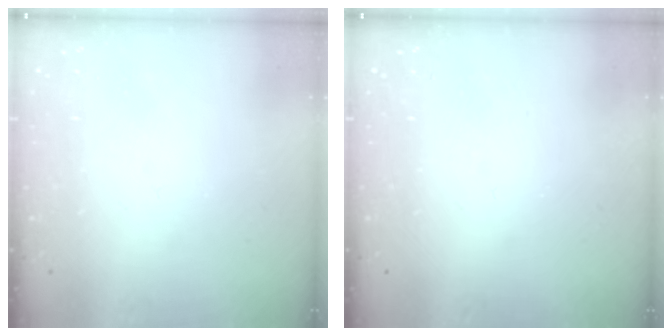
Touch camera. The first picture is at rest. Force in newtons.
{"total": 0.0}